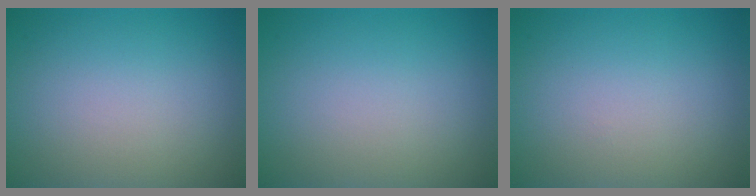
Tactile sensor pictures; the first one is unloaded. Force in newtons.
{"total": 0.0}
{"total": 0.0}